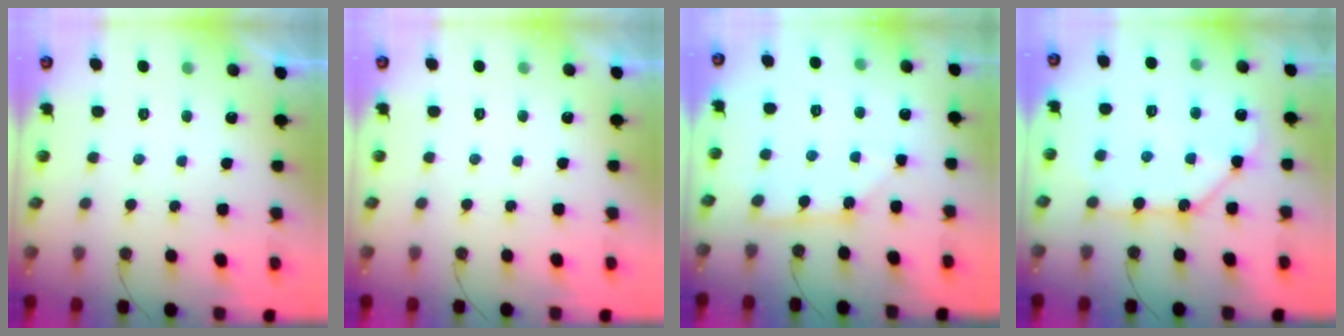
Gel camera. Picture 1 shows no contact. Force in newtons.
{"total": 0.0}
{"total": 2.9, "press": 2.9, "slide": 0.1}
{"total": 11.5, "press": 11.4, "slide": 1.0}